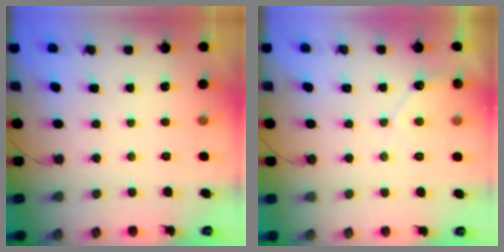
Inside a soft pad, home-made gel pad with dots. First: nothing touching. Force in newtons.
{"total": 4.2, "press": 4.1, "slide": 0.3}